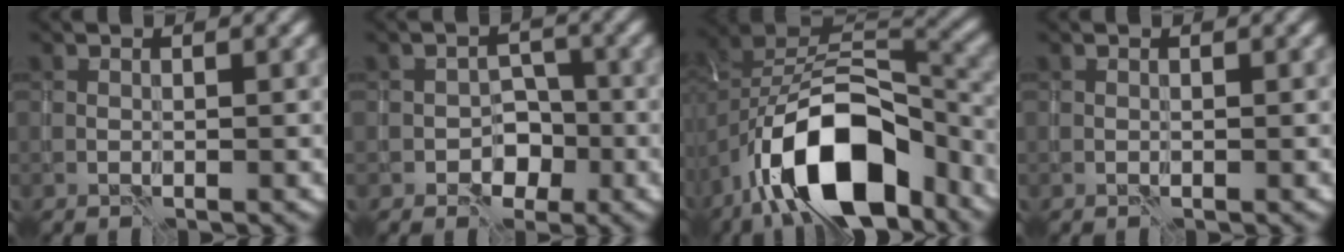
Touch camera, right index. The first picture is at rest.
{"total": 2.9, "force": [-1.4, 2.2, 1.3], "torque": [-0.007, 0.002, -0.023]}
{"total": 13.3, "force": [-7.6, 6.4, 8.8], "torque": [-0.143, -0.004, -0.140]}
{"total": 0.0}